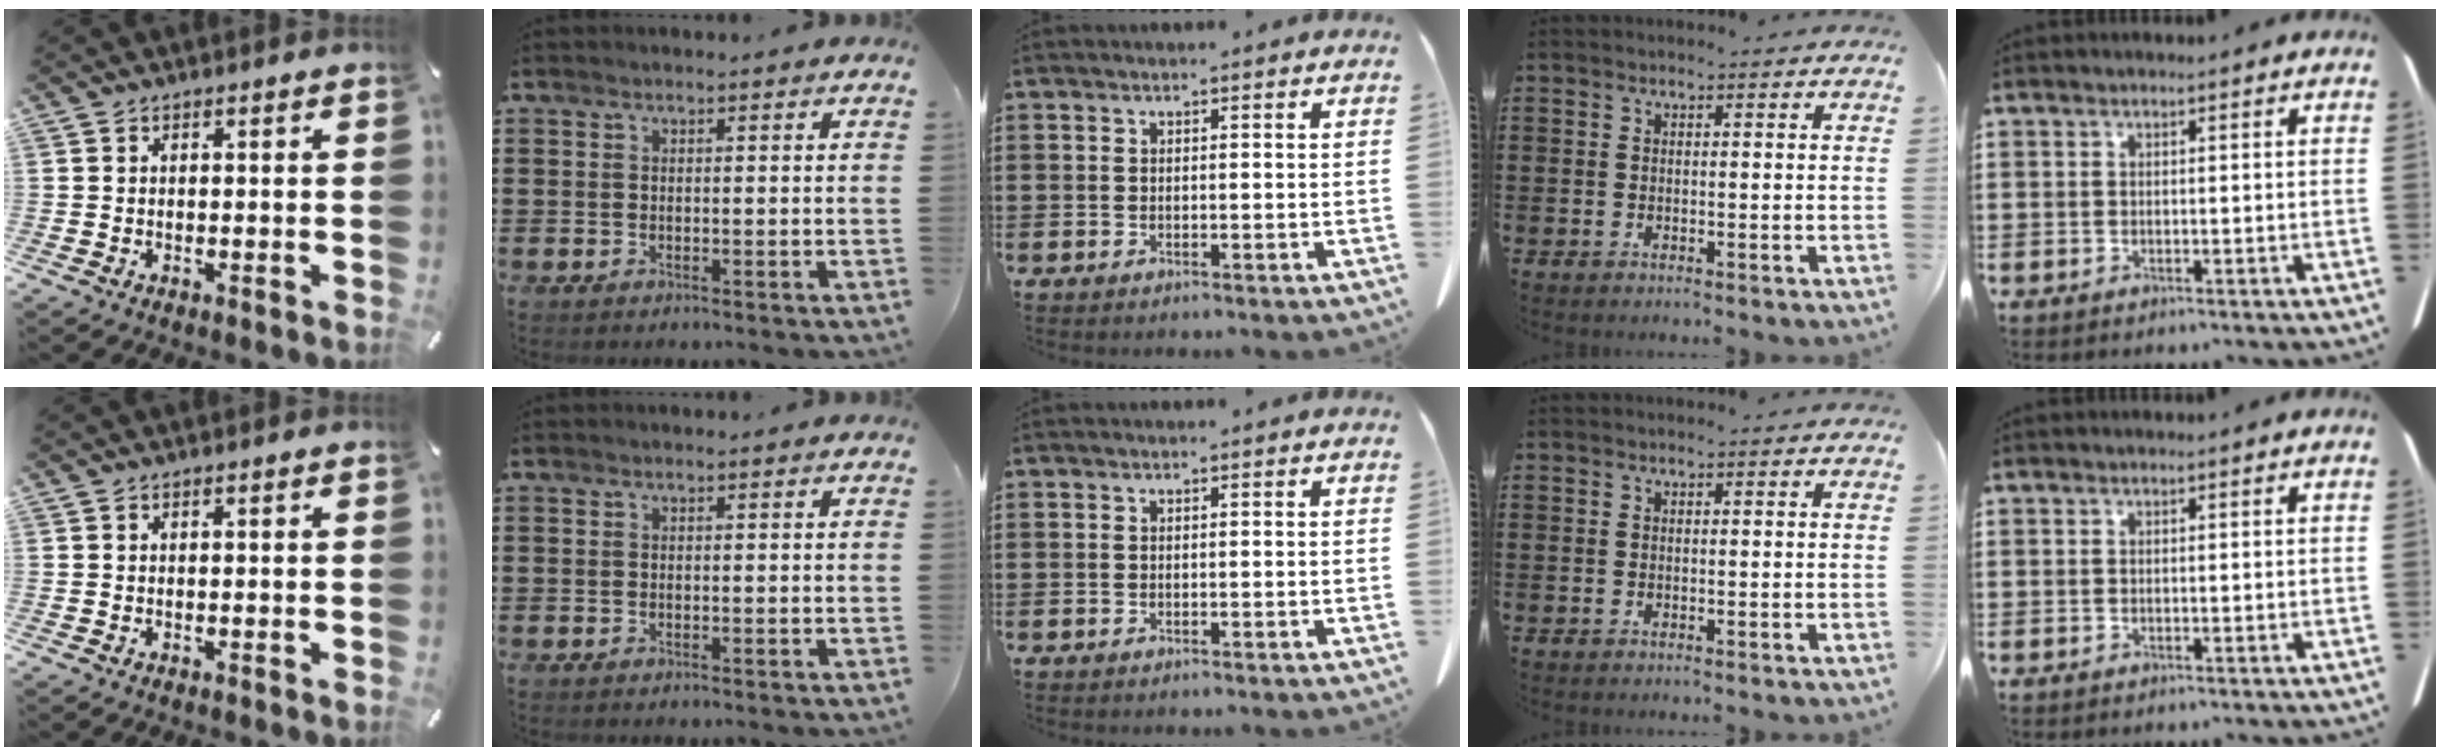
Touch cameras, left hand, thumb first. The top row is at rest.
{}